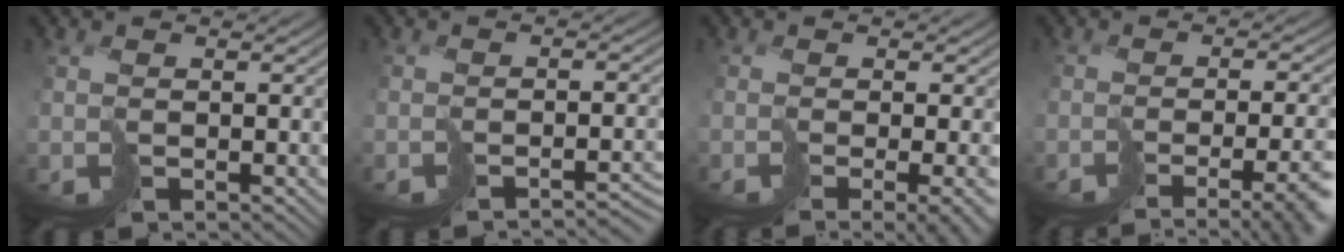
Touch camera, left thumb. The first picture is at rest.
{"total": 3.1, "force": [-2.9, 0.2, 1.3], "torque": [-0.008, -0.007, -0.039]}
{"total": 6.8, "force": [-3.1, 2.1, 5.7], "torque": [-0.076, -0.022, -0.006]}
{"total": 8.8, "force": [-5.3, 2.3, 6.6], "torque": [-0.078, -0.025, -0.043]}